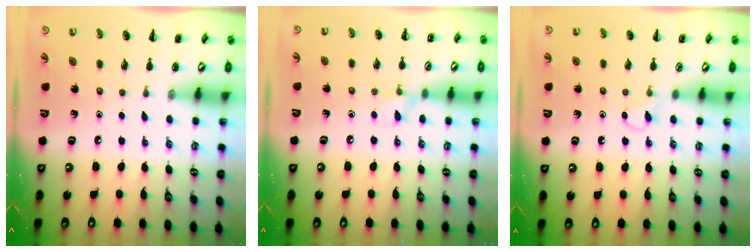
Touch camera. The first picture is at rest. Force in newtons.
{"total": 5.4, "press": 5.1, "slide": 1.8}
{"total": 2.8, "press": 2.6, "slide": 1.2}